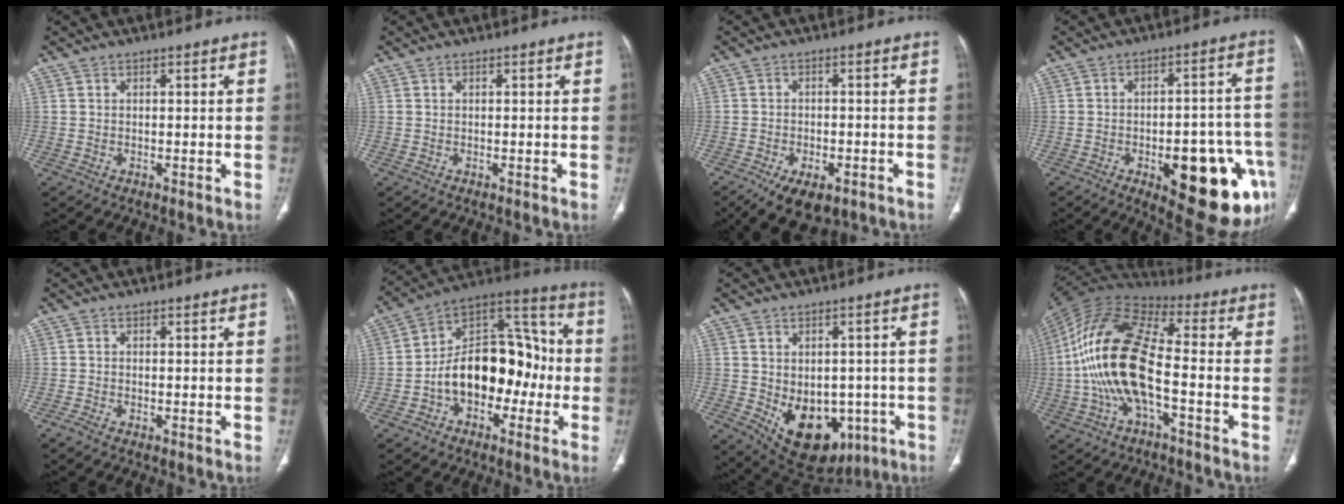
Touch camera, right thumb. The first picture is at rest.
{"total": 0.0}
{"total": 10.2, "force": [-6.2, 5.3, 6.1], "torque": [-0.088, 0.012, -0.090]}
{"total": 23.3, "force": [-8.8, 9.3, 19.5], "torque": [-0.183, 0.040, -0.096]}
{"total": 1.0, "force": [-0.7, 0.2, 0.6], "torque": [-0.020, -0.002, -0.019]}
{"total": 19.1, "force": [-3.5, 12.3, 14.2], "torque": [-0.184, 0.065, -0.059]}
{"total": 15.1, "force": [-4.1, 10.4, 10.0], "torque": [-0.117, 0.003, -0.030]}
{"total": 18.3, "force": [-3.2, 7.7, 16.3], "torque": [-0.335, 0.036, -0.063]}